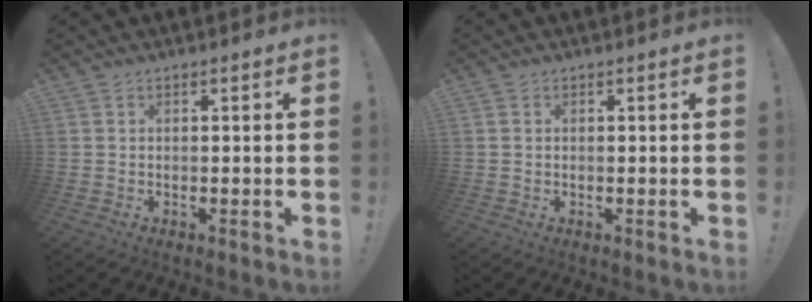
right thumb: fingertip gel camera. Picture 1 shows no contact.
{"total": 0.8, "force": [0.1, 0.8, 0.1], "torque": [-0.004, 0.005, 0.003]}